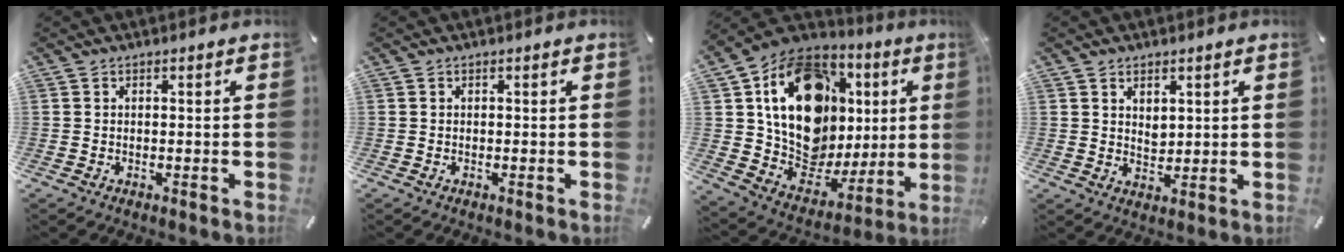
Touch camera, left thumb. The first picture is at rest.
{"total": 0.0}
{"total": 22.9, "force": [6.8, 16.9, 13.8], "torque": [-0.250, -0.038, 0.132]}
{"total": 3.0, "force": [1.8, 2.2, 0.9], "torque": [-0.013, -0.004, 0.032]}